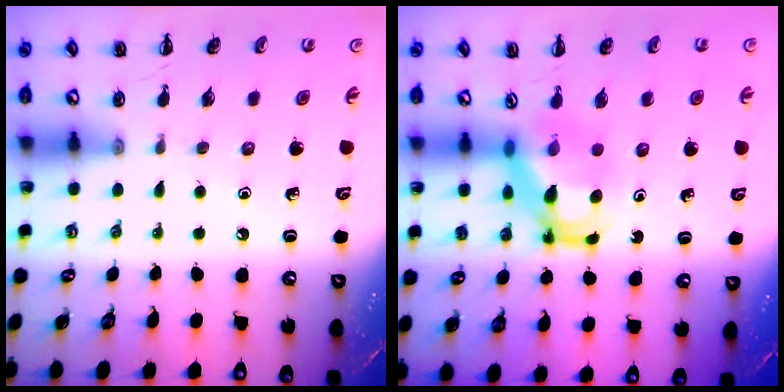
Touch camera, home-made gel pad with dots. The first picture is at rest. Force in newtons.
{"total": 5.2, "press": 5.2, "slide": 0.7}